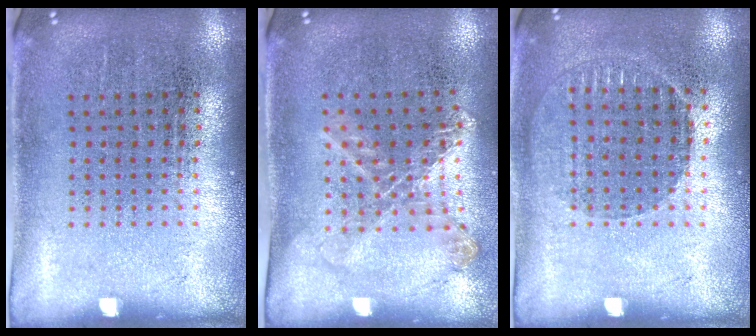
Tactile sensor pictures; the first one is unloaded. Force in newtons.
{"total": 1.1, "press": 1.1, "slide": 0.3}
{"total": 1.0, "press": 1.0, "slide": 0.2}